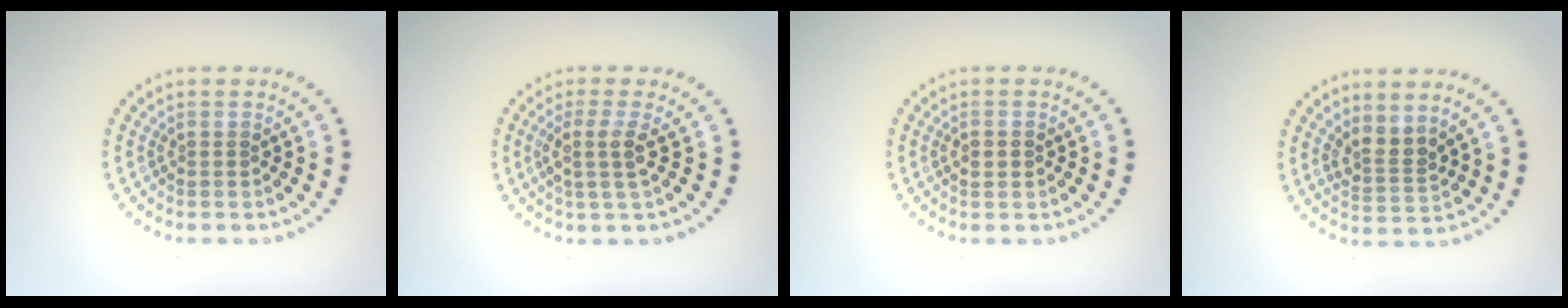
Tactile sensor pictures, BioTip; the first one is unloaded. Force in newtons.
{"total": 2.2, "press": 1.9, "slide": 1.2}
{"total": 1.4, "press": 1.4, "slide": 0.0}
{"total": 2.5, "press": 1.8, "slide": 1.7}